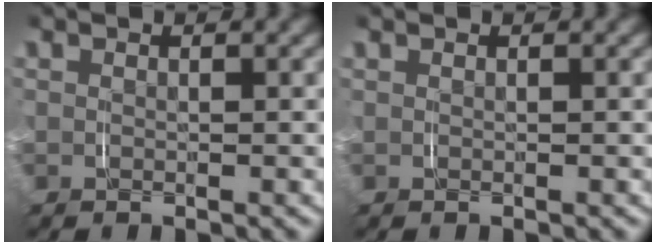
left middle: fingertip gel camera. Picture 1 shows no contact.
{"total": 0.0}